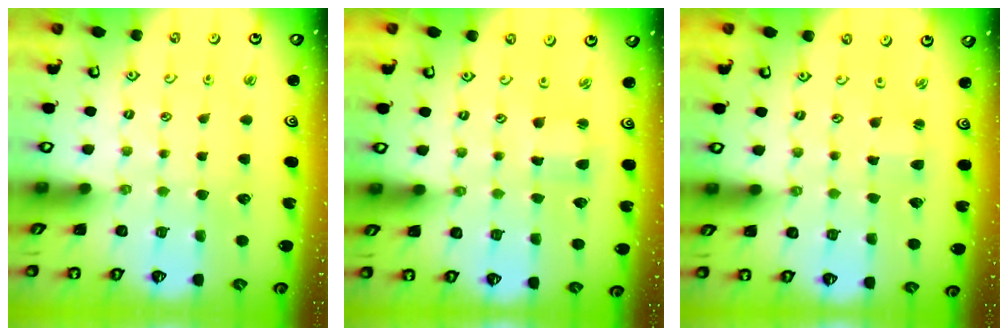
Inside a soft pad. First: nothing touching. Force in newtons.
{"total": 1.8, "press": 1.7, "slide": 0.4}
{"total": 1.9, "press": 1.9, "slide": 0.2}